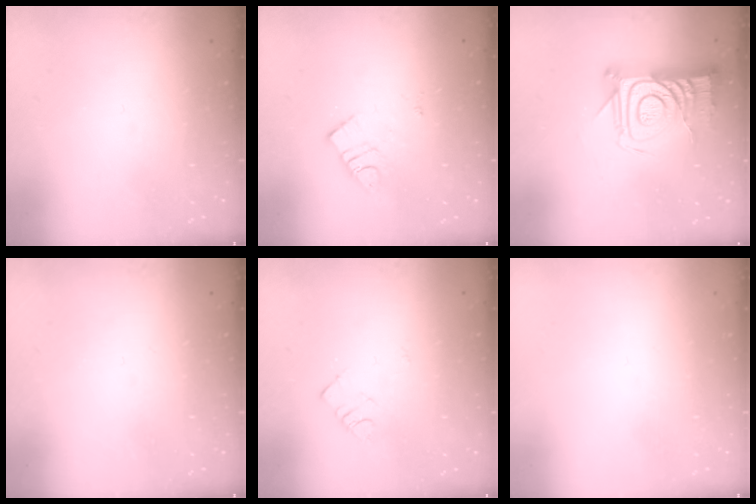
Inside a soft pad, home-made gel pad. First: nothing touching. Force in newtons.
{"total": 9.3, "press": 9.3, "slide": 0.5}
{"total": 16.2, "press": 16.2, "slide": 1.1}
{"total": 0.0}
{"total": 2.8, "press": 2.7, "slide": 0.4}
{"total": 1.5, "press": 1.5, "slide": 0.1}